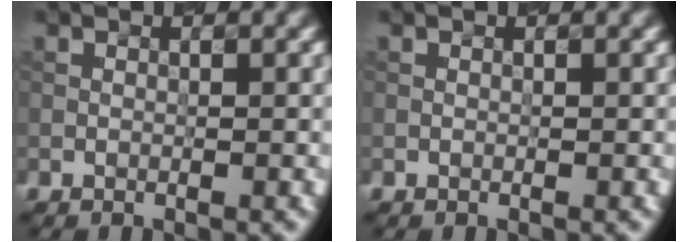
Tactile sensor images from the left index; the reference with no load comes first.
{"total": 0.0}